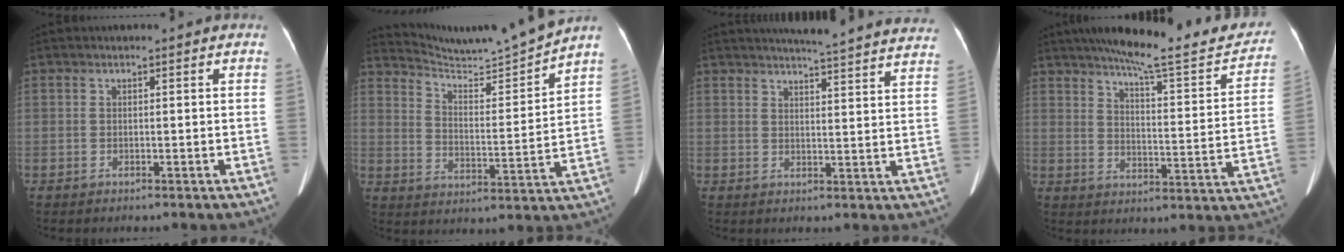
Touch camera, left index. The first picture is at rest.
{"total": 12.8, "force": [12.3, -2.5, 2.5], "torque": [-0.051, -0.041, 0.193]}
{"total": 21.3, "force": [20.0, 0.7, 7.2], "torque": [-0.096, -0.048, 0.227]}
{"total": 19.3, "force": [16.7, 2.5, 9.4], "torque": [-0.131, -0.014, 0.218]}